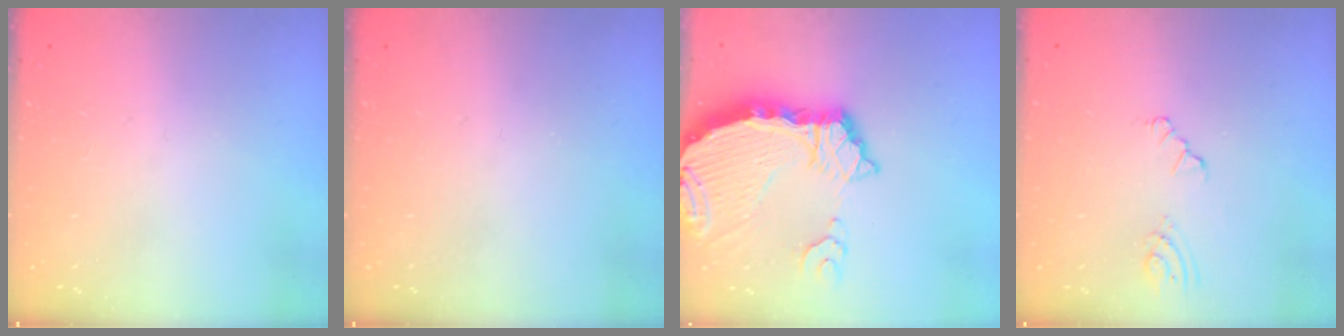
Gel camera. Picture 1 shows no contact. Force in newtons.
{"total": 0.0}
{"total": 7.2, "press": 7.1, "slide": 0.8}
{"total": 3.4, "press": 3.3, "slide": 0.6}